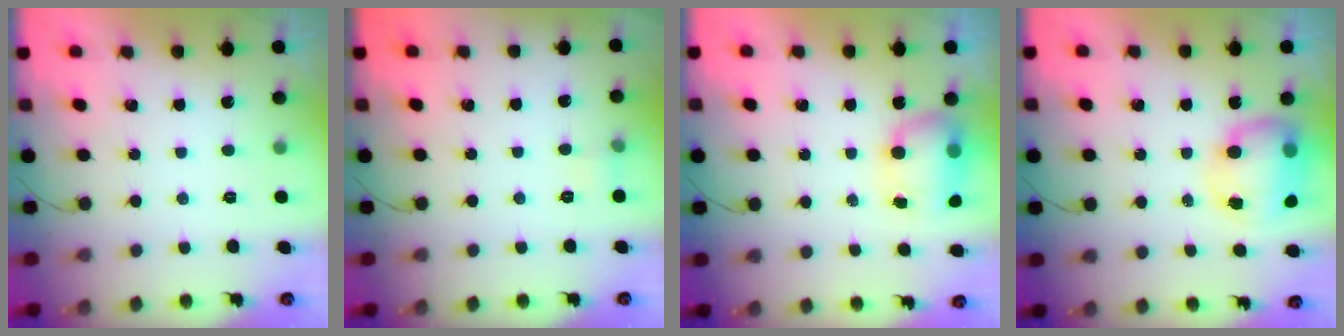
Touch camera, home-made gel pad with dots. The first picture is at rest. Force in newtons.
{"total": 4.2, "press": 3.8, "slide": 1.8}
{"total": 7.7, "press": 7.6, "slide": 1.3}
{"total": 9.9, "press": 9.5, "slide": 2.7}